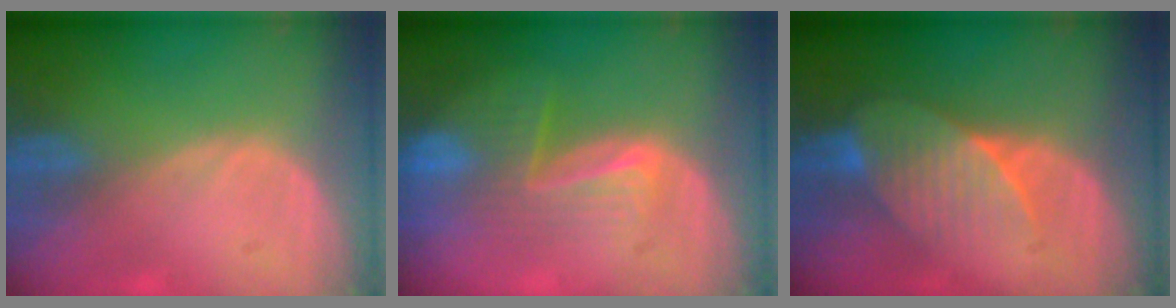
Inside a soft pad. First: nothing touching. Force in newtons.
{"total": 8.1, "press": 7.0, "slide": 4.1}
{"total": 7.6, "press": 6.9, "slide": 3.1}